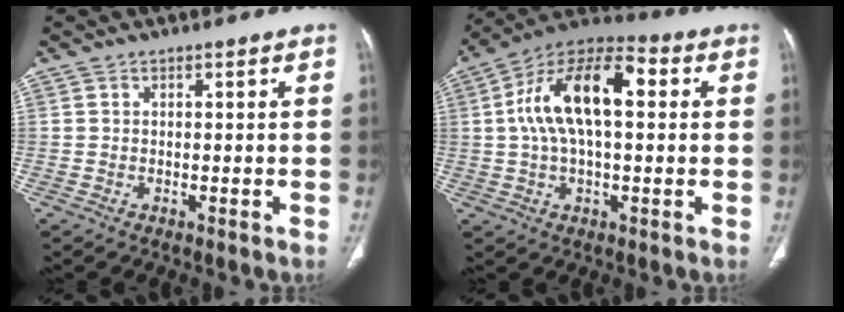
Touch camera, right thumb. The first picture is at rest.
{"total": 16.8, "force": [2.8, 8.1, 14.4], "torque": [-0.254, 0.037, 0.042]}